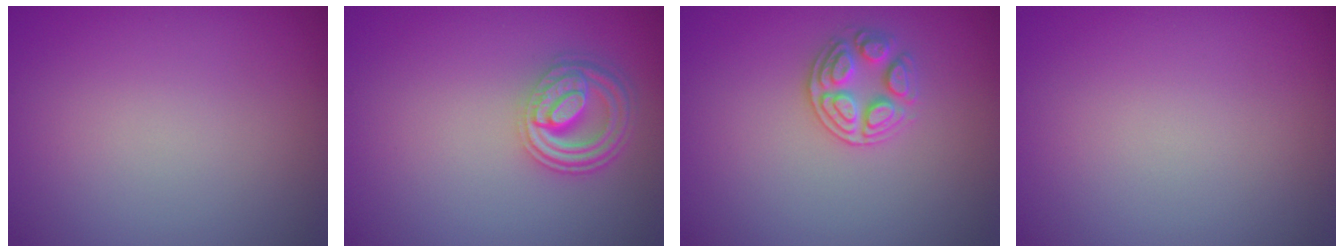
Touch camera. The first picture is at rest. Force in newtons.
{"total": 4.5, "press": 3.5, "slide": 2.8}
{"total": 2.7, "press": 2.6, "slide": 0.4}
{"total": 0.0}